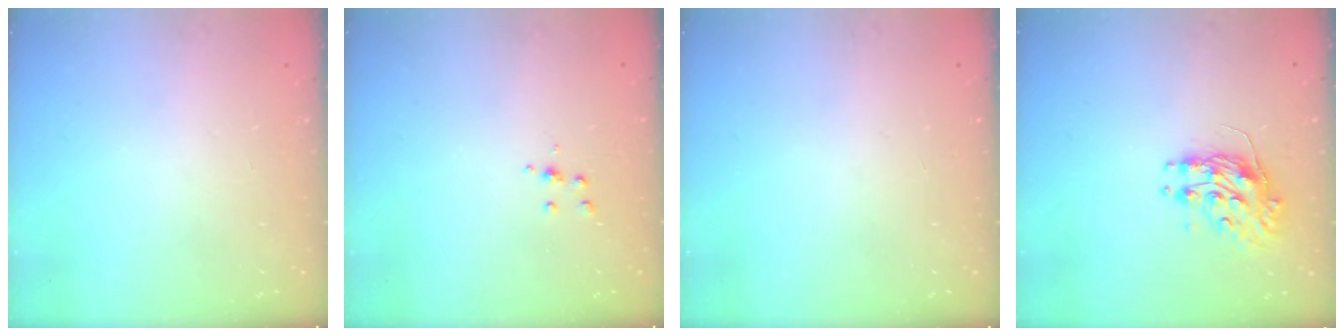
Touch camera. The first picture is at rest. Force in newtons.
{"total": 3.3, "press": 3.3, "slide": 0.4}
{"total": 0.0}
{"total": 9.2, "press": 9.2, "slide": 0.5}